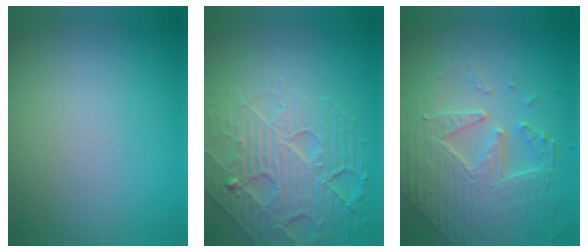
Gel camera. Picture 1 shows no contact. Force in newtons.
{"total": 8.8, "press": 5.9, "slide": 6.5}
{"total": 6.7, "press": 5.5, "slide": 3.8}